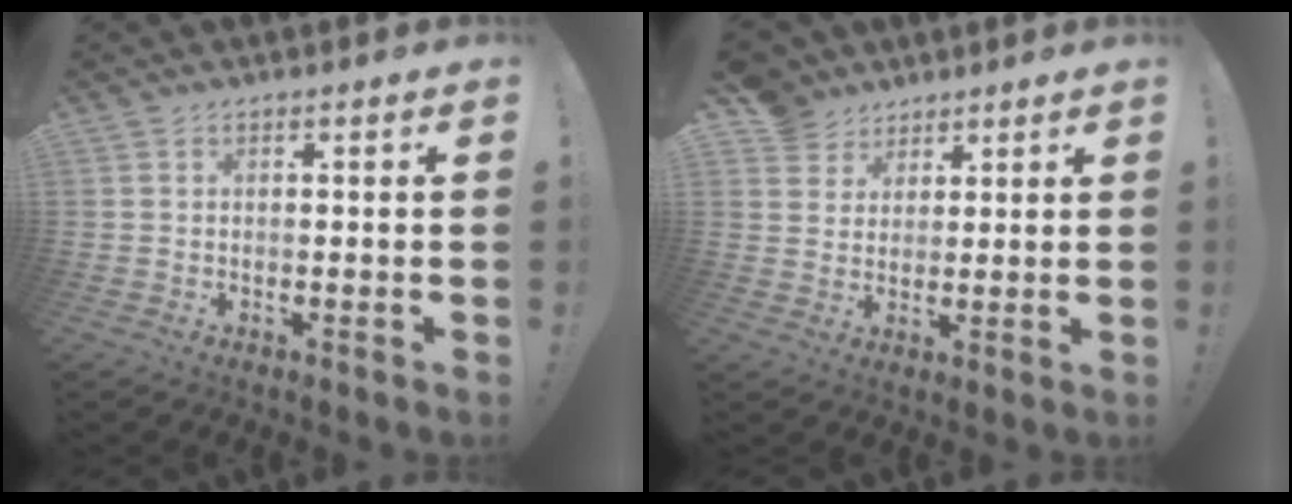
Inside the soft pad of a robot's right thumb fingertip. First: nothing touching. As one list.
[{"total": 7.1, "force": [4.7, 5.4, 0.5], "torque": [-0.011, -0.038, 0.095]}]